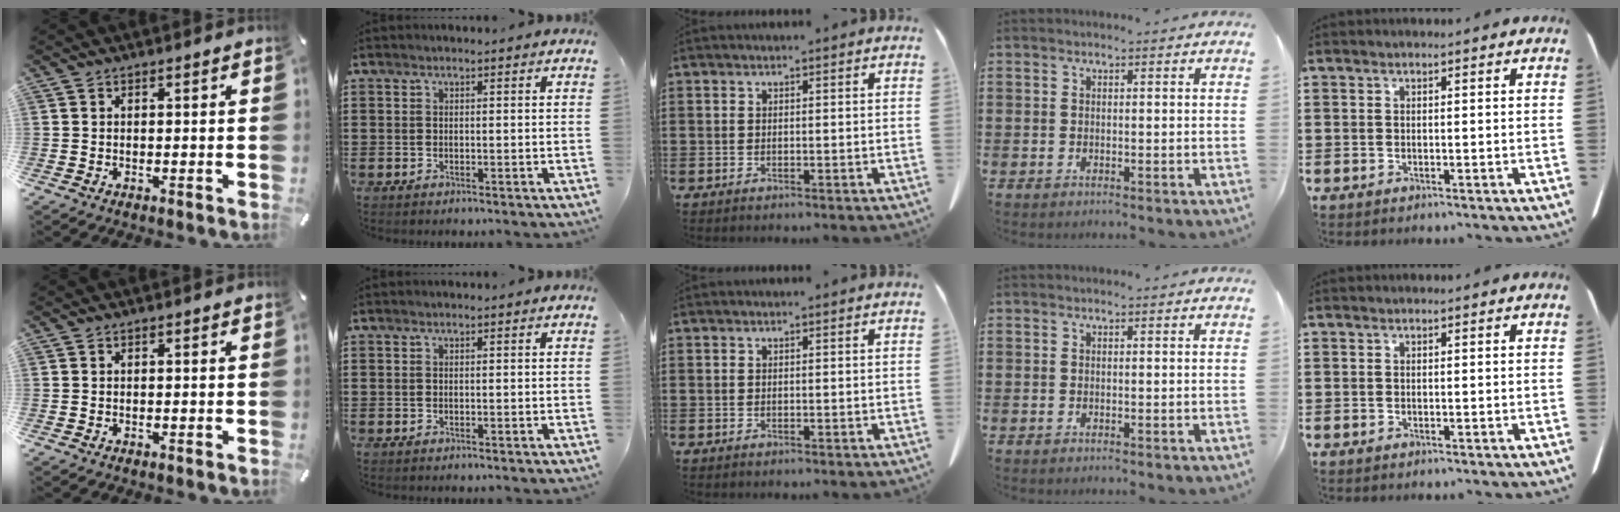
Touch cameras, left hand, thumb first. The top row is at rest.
{}